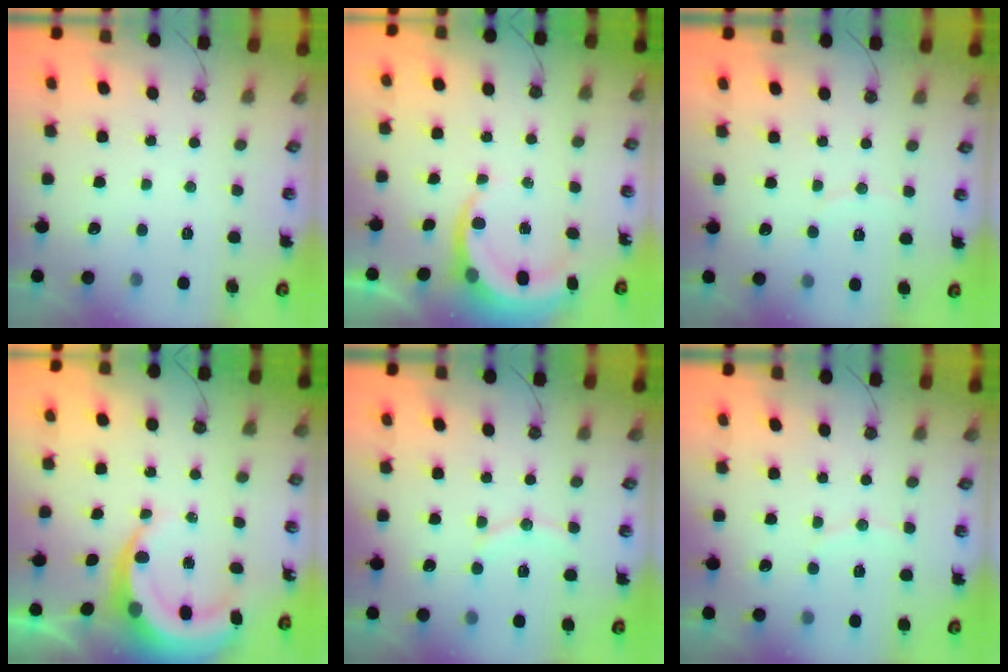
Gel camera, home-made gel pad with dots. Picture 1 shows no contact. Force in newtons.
{"total": 5.7, "press": 5.6, "slide": 0.7}
{"total": 2.5, "press": 2.5, "slide": 0.3}
{"total": 8.0, "press": 7.9, "slide": 1.2}
{"total": 6.7, "press": 6.4, "slide": 1.9}
{"total": 3.8, "press": 3.7, "slide": 0.8}